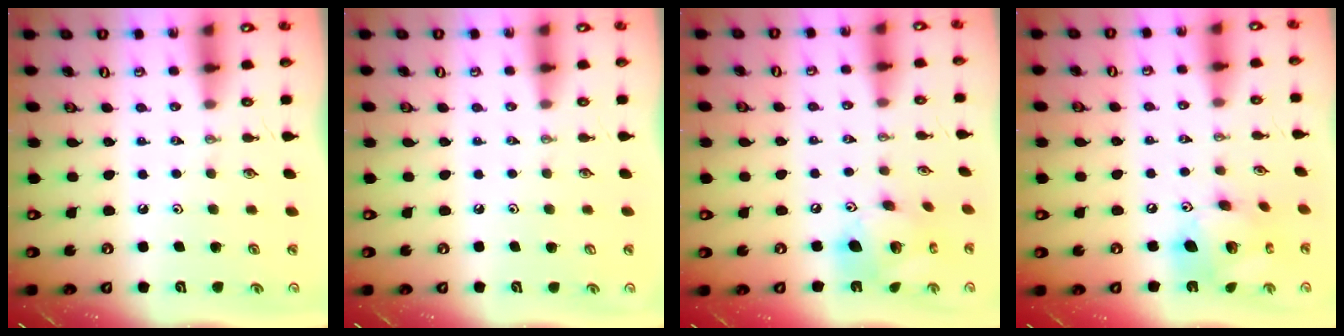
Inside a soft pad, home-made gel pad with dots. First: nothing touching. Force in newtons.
{"total": 1.0, "press": 0.2, "slide": 1.0}
{"total": 14.5, "press": 14.4, "slide": 1.0}
{"total": 15.8, "press": 15.8, "slide": 1.5}